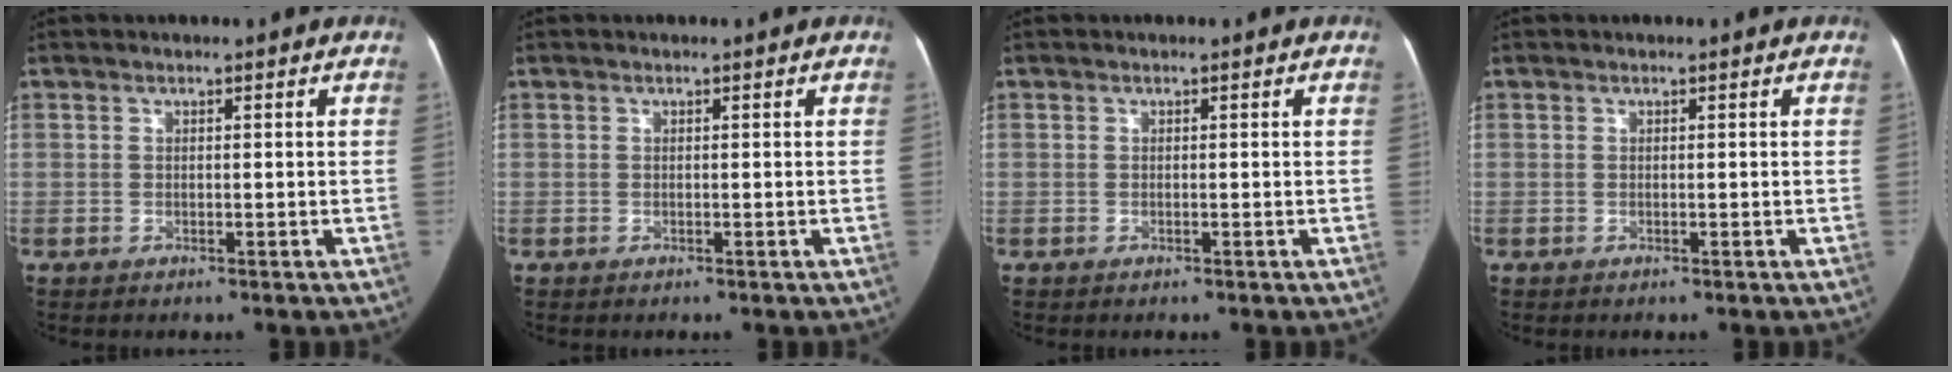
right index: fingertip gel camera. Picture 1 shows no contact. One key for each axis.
{"total": 0.0}
{"total": 0.0}
{"total": 0.0}